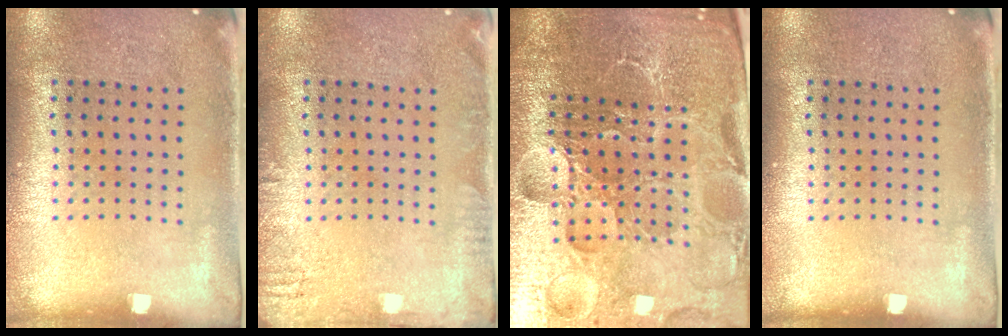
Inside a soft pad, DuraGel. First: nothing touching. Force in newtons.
{"total": 1.7, "press": 1.7, "slide": 0.2}
{"total": 6.3, "press": 5.8, "slide": 2.5}
{"total": 0.0}